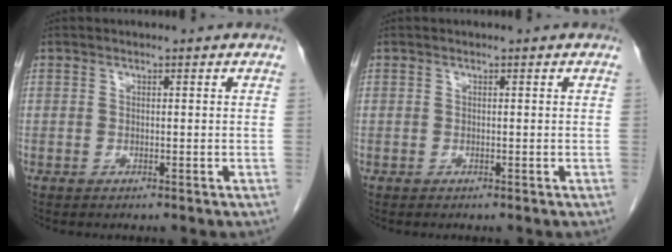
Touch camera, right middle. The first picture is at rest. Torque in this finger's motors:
{"motor_torque": [0.24, -0.10, 0.06, 0.01]}